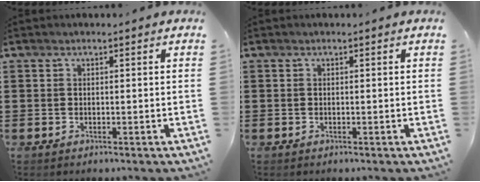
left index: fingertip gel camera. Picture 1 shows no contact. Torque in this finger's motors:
{"motor_torque": [0.00, 0.00, 0.00, 0.00]}